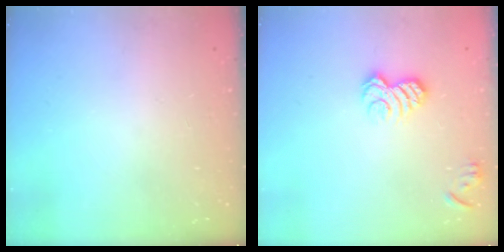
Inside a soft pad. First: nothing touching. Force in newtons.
{"total": 8.1, "press": 8.0, "slide": 0.9}